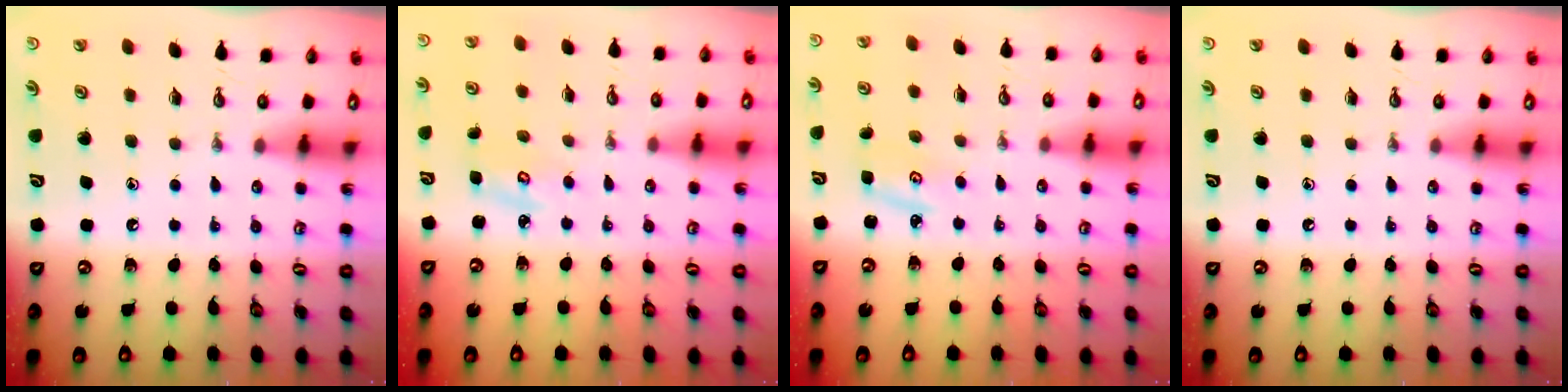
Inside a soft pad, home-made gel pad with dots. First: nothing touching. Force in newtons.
{"total": 3.4, "press": 3.4, "slide": 0.4}
{"total": 2.9, "press": 2.8, "slide": 0.4}
{"total": 0.0}